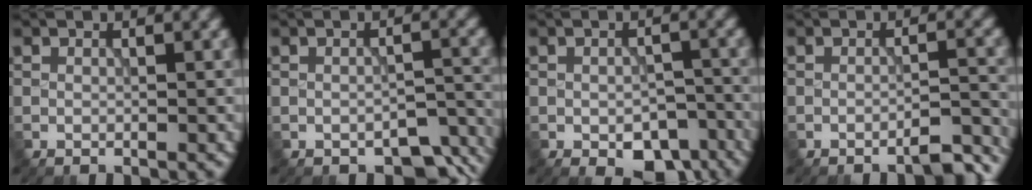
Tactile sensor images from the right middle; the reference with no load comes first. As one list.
[{"total": 4.2, "force": [-3.2, 1.9, 2.0], "torque": [-0.021, -0.015, -0.030]}, {"total": 5.3, "force": [-2.9, 2.9, 3.3], "torque": [-0.040, -0.016, -0.032]}, {"total": 3.1, "force": [-2.7, 0.5, 1.5], "torque": [-0.013, 0.008, -0.042]}]